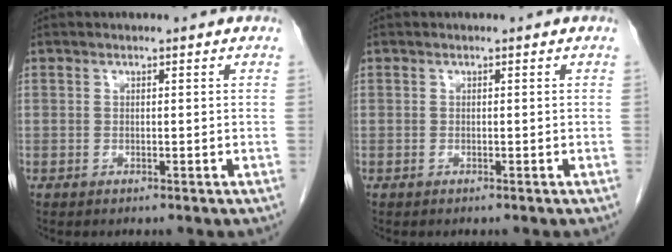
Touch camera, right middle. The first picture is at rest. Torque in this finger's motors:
{"motor_torque": [-0.22, -0.05, -0.02, 0.01]}